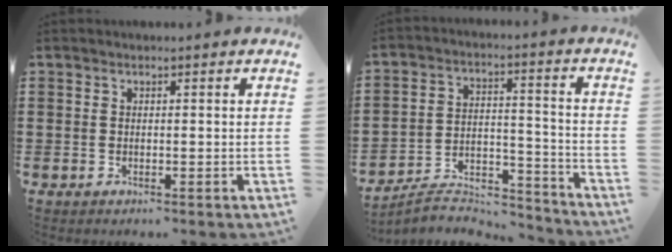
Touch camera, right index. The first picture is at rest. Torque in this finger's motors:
{"motor_torque": [-1.45, 0.69, -0.66, -0.21]}